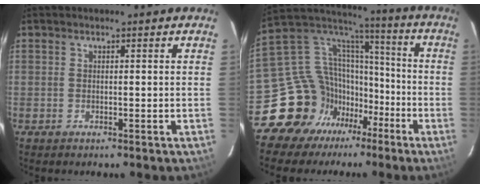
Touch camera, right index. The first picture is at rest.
{"total": 17.4, "force": [-11.2, 13.1, 2.8], "torque": [-0.083, 0.075, -0.188]}